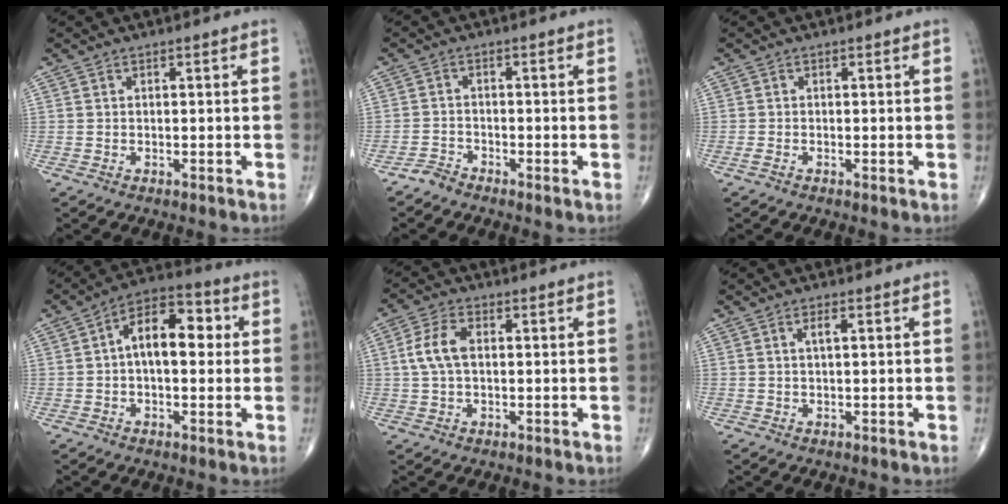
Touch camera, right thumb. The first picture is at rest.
{"total": 1.8, "force": [-1.7, 0.4, 0.0], "torque": [0.006, -0.004, -0.040]}
{"total": 0.9, "force": [-0.4, 0.3, 0.8], "torque": [-0.020, -0.003, -0.011]}
{"total": 11.3, "force": [1.3, 6.2, 9.4], "torque": [-0.128, 0.033, 0.010]}
{"total": 6.2, "force": [0.7, 3.5, 5.1], "torque": [-0.114, 0.015, 0.010]}
{"total": 1.7, "force": [0.5, 0.4, 1.6], "torque": [-0.030, 0.002, 0.008]}